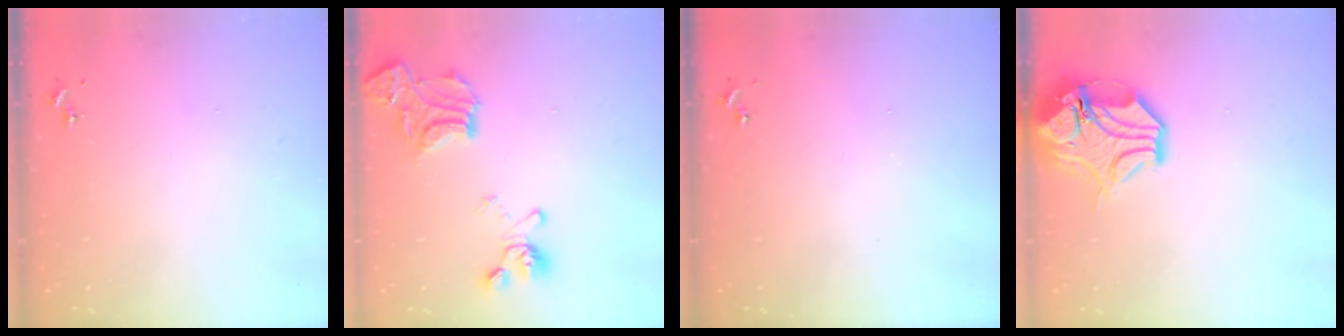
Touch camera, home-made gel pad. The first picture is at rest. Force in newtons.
{"total": 17.7, "press": 17.7, "slide": 1.6}
{"total": 0.0}
{"total": 15.1, "press": 14.9, "slide": 2.5}